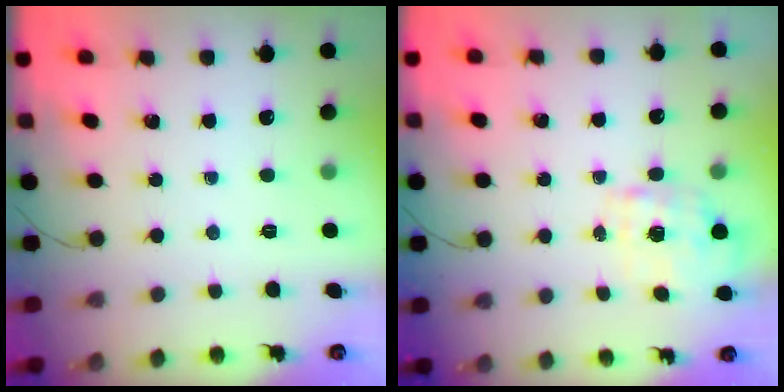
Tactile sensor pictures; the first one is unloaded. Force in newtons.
{"total": 1.8, "press": 1.7, "slide": 0.6}